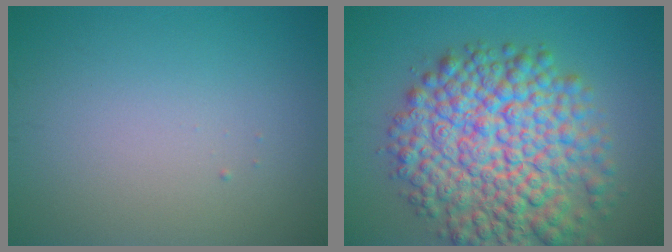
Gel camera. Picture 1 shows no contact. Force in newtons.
{"total": 12.0, "press": 12.0, "slide": 0.3}